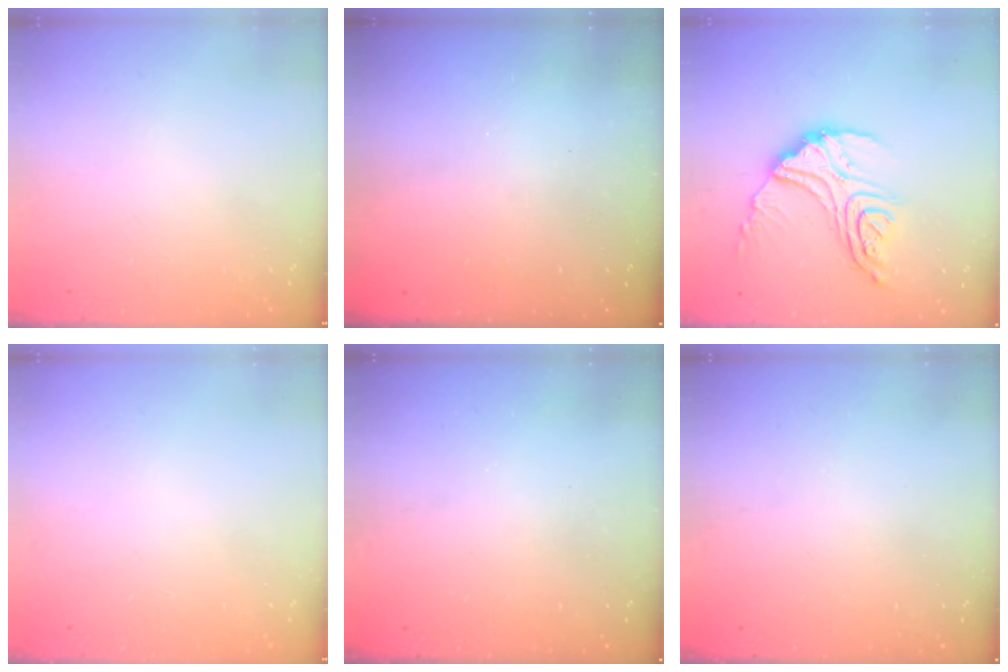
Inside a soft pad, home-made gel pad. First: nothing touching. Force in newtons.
{"total": 3.0, "press": 3.0, "slide": 0.1}
{"total": 18.5, "press": 18.5, "slide": 1.6}
{"total": 0.0}
{"total": 3.2, "press": 3.2, "slide": 0.3}
{"total": 3.6, "press": 3.3, "slide": 1.5}